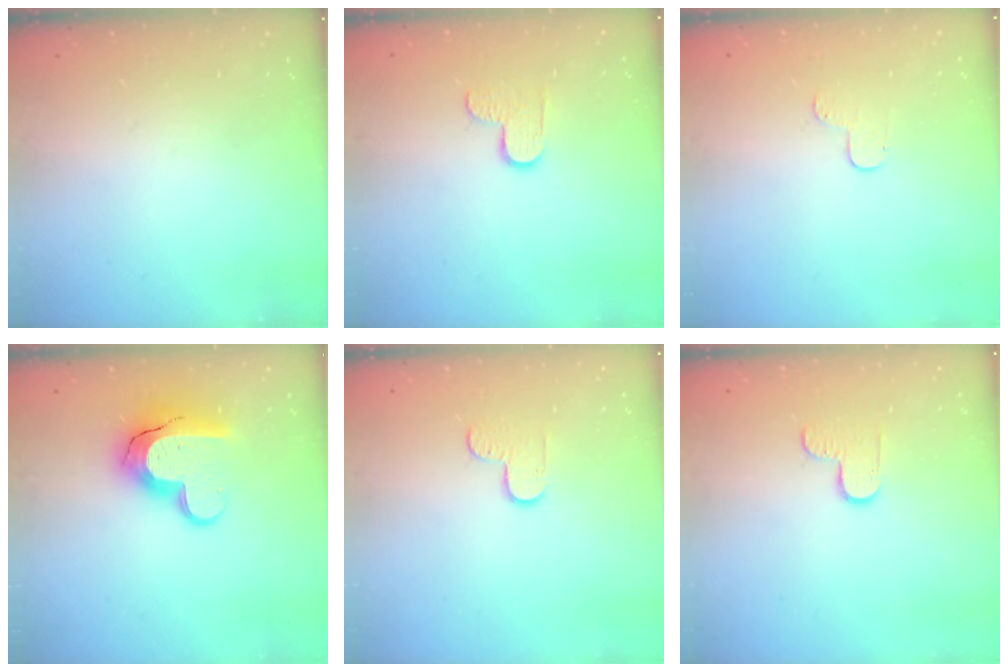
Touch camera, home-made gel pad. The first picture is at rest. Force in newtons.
{"total": 5.5, "press": 5.5, "slide": 0.4}
{"total": 4.1, "press": 4.1, "slide": 0.4}
{"total": 14.2, "press": 14.1, "slide": 1.0}
{"total": 5.5, "press": 5.4, "slide": 0.6}
{"total": 5.1, "press": 5.0, "slide": 0.5}